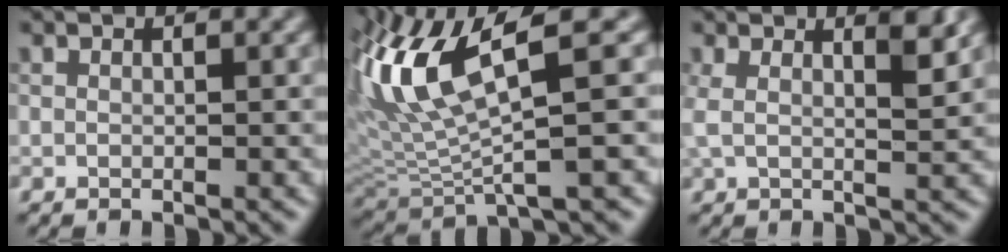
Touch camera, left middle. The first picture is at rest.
{"total": 8.5, "force": [1.9, 1.9, 8.1], "torque": [-0.179, 0.008, 0.051]}
{"total": 2.9, "force": [1.5, 0.8, 2.4], "torque": [-0.046, 0.005, 0.030]}